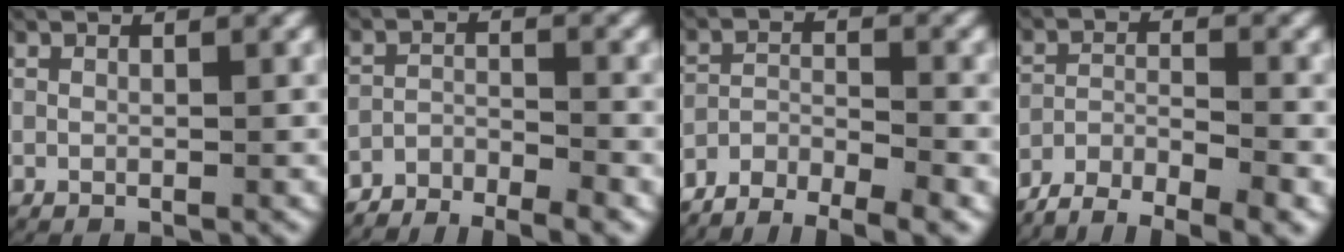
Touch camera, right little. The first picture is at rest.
{"total": 6.3, "force": [-5.7, 2.0, 1.6], "torque": [-0.024, -0.016, -0.095]}
{"total": 8.1, "force": [-7.2, 2.9, 2.5], "torque": [-0.037, -0.021, -0.117]}
{"total": 9.2, "force": [-8.0, 3.3, 3.2], "torque": [-0.048, -0.026, -0.125]}